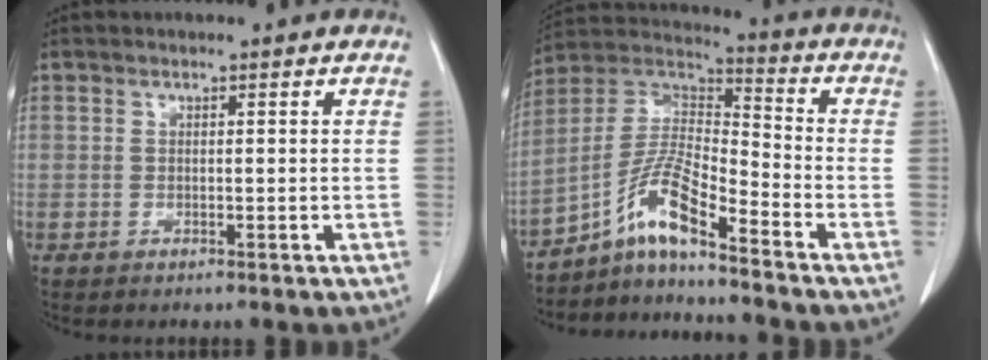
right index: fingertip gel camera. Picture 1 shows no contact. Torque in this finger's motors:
{"motor_torque": [0.61, -0.57, 0.18, 0.06]}